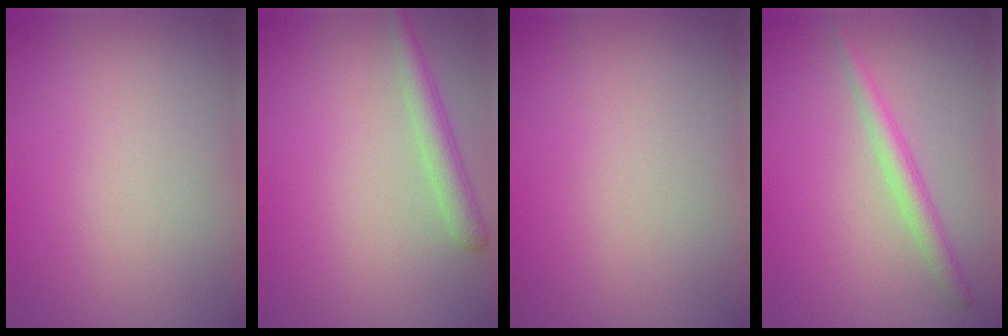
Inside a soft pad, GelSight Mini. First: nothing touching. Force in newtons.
{"total": 2.4, "press": 2.4, "slide": 0.1}
{"total": 0.0}
{"total": 2.2, "press": 2.2, "slide": 0.1}